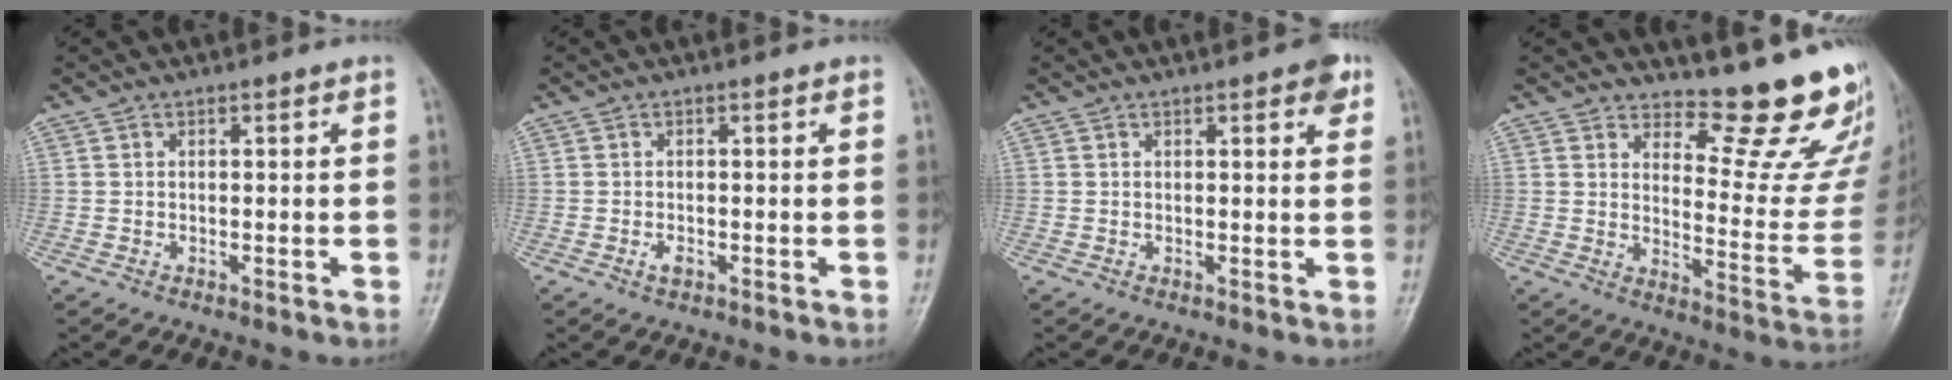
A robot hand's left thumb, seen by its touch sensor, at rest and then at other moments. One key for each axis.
{"total": 1.5, "fx": -0.5, "fy": 0.9, "fz": 1.0, "tx": -0.015, "ty": -0.001, "tz": -0.011}
{"total": 3.7, "fx": 1.9, "fy": 1.4, "fz": 2.8, "tx": -0.024, "ty": -0.004, "tz": 0.016}
{"total": 16.3, "fx": 14.4, "fy": 3.7, "fz": 6.8, "tx": -0.041, "ty": -0.166, "tz": 0.173}